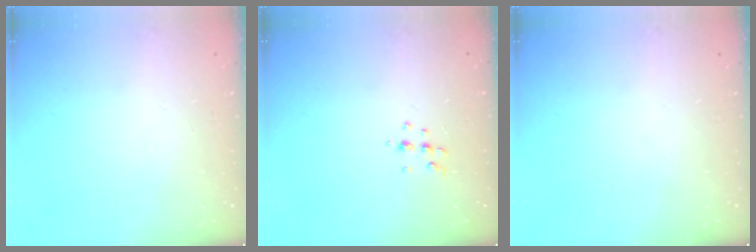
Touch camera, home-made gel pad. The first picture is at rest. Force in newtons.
{"total": 4.9, "press": 4.8, "slide": 1.1}
{"total": 0.0}